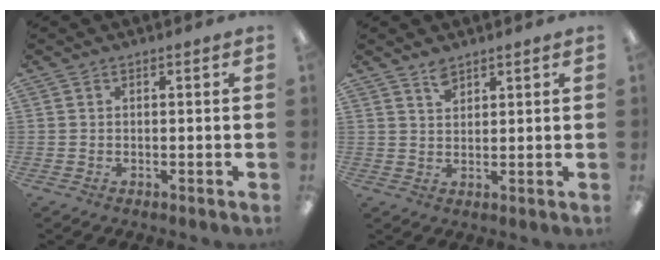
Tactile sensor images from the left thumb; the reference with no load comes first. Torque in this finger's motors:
{"motor_torque": [-0.10, 0.01, -0.36, -0.22, 0.01]}